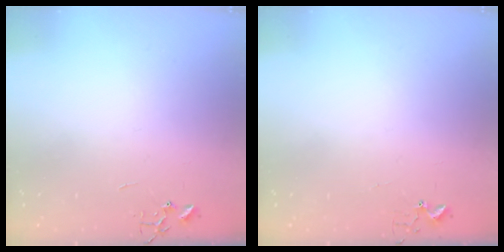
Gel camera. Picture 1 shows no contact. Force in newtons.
{"total": 4.2, "press": 4.2, "slide": 0.4}